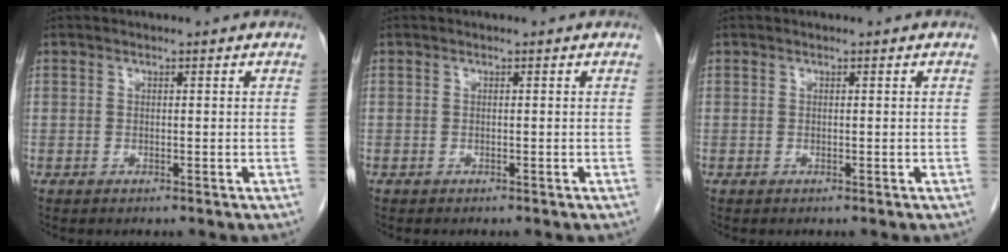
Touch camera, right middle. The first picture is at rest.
{"total": 0.0}
{"total": 0.0}